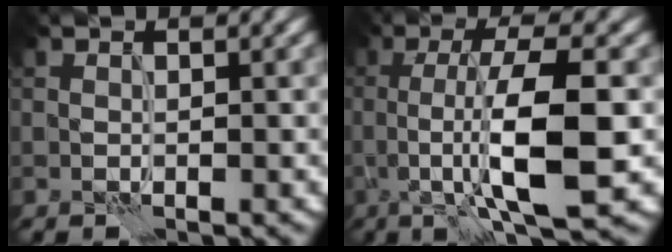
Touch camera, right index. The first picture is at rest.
{"total": 9.2, "force": [-1.2, 2.5, 8.7], "torque": [-0.131, 0.000, -0.021]}